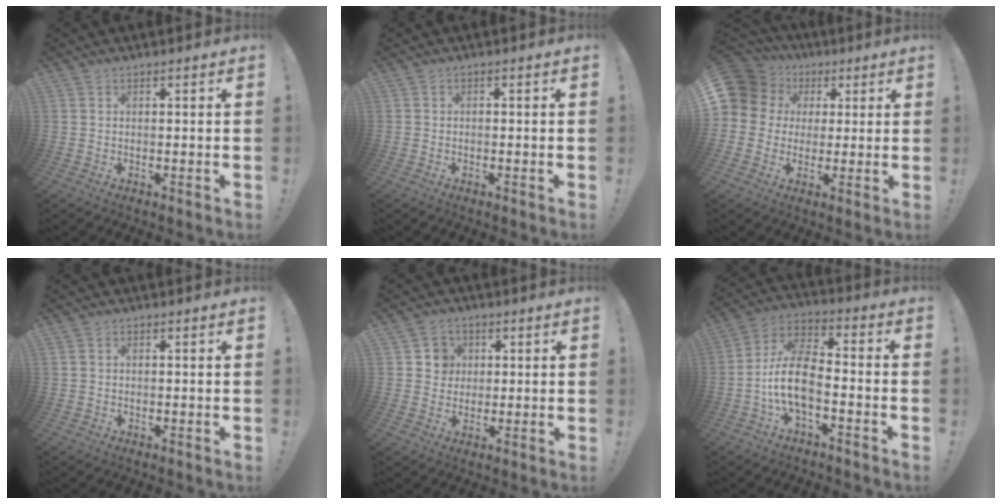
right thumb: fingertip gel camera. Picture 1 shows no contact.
{"total": 0.7, "force": [-0.5, 0.5, 0.1], "torque": [-0.010, 0.005, -0.007]}
{"total": 10.3, "force": [2.9, 9.2, 3.6], "torque": [-0.068, -0.013, 0.060]}
{"total": 1.0, "force": [0.3, 0.9, 0.3], "torque": [-0.016, 0.008, 0.007]}
{"total": 6.0, "force": [1.6, 5.7, 1.0], "torque": [-0.010, -0.009, 0.030]}
{"total": 12.9, "force": [-4.4, 6.4, 10.2], "torque": [-0.205, 0.024, -0.076]}